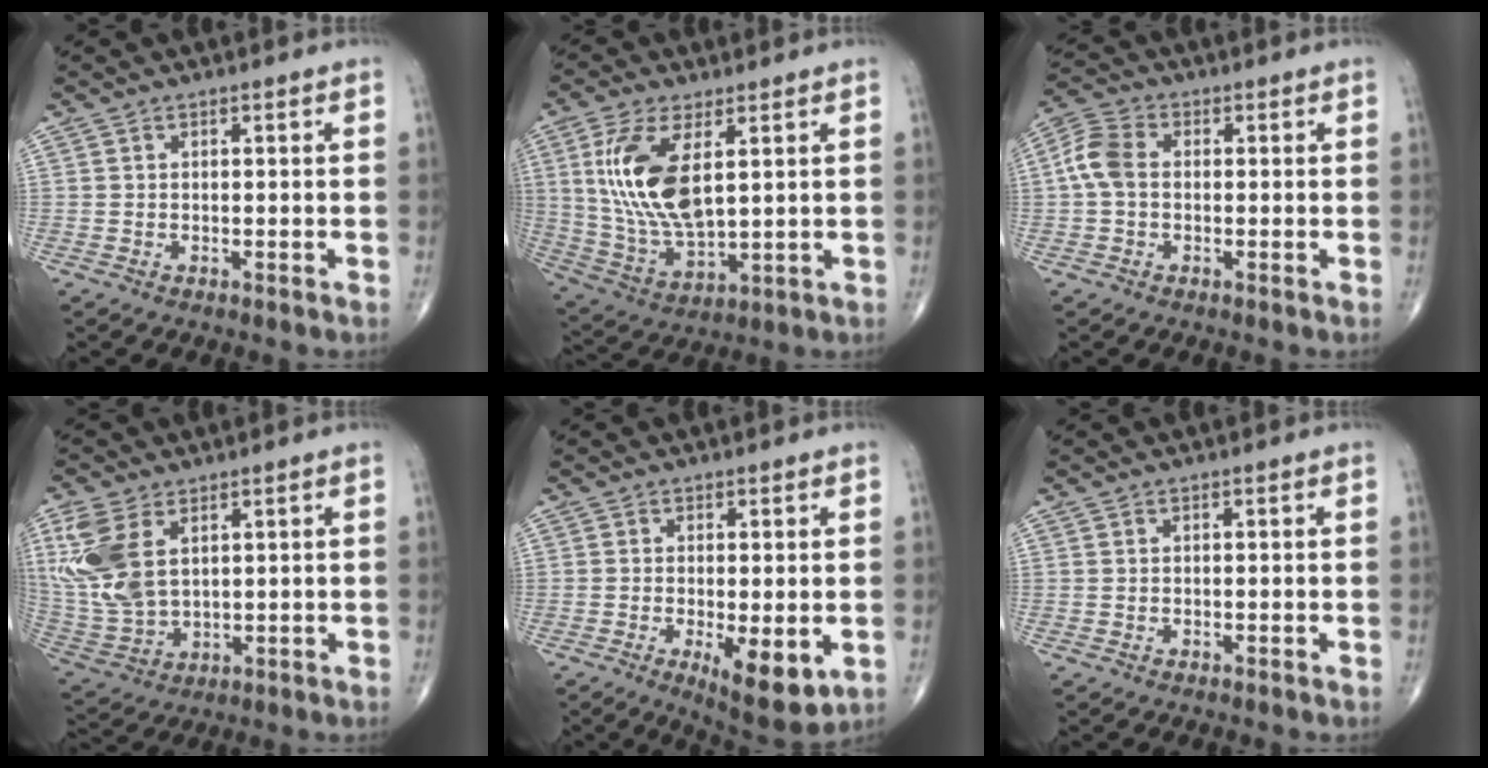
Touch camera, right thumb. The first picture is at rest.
{"total": 15.2, "force": [3.9, 6.8, 13.0], "torque": [-0.265, -0.019, 0.086]}
{"total": 6.3, "force": [0.0, 4.3, 4.5], "torque": [-0.099, 0.018, -0.009]}
{"total": 13.3, "force": [4.6, 7.8, 9.8], "torque": [-0.223, -0.012, 0.107]}
{"total": 9.0, "force": [-2.3, 3.2, 8.1], "torque": [-0.118, -0.022, -0.029]}
{"total": 0.0}